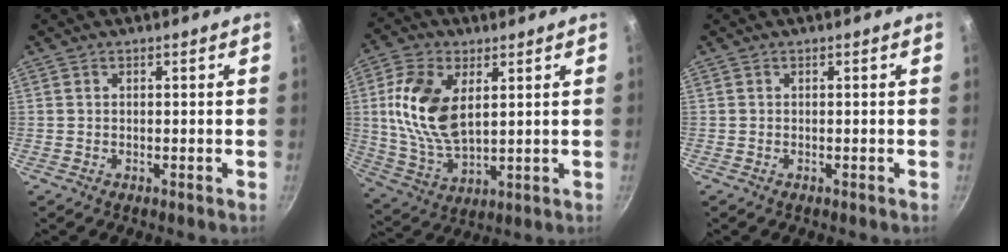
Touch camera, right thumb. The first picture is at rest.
{"total": 14.6, "force": [3.5, 8.3, 11.5], "torque": [-0.219, -0.015, 0.074]}
{"total": 0.0}